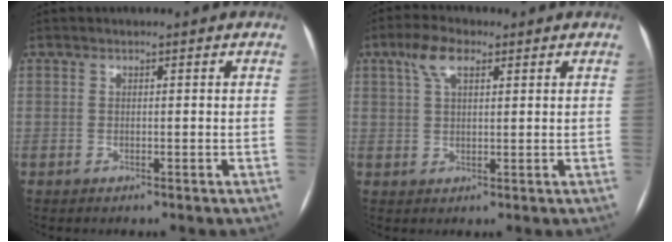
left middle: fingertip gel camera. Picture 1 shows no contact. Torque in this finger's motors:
{"motor_torque": [0.54, -0.36, 0.37, 0.10]}